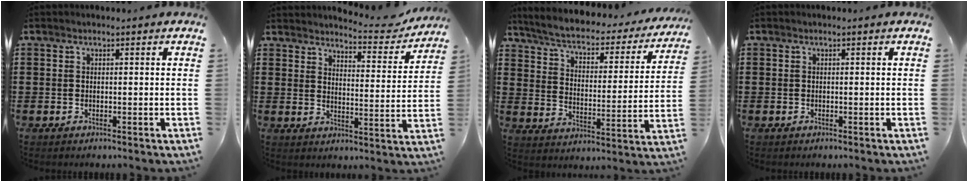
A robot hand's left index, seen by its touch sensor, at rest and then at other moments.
{"total": 4.4, "force": [4.3, 0.4, 1.0], "torque": [-0.025, -0.030, 0.070]}
{"total": 3.6, "force": [2.8, 1.0, 2.0], "torque": [-0.057, -0.028, 0.038]}
{"total": 0.0}